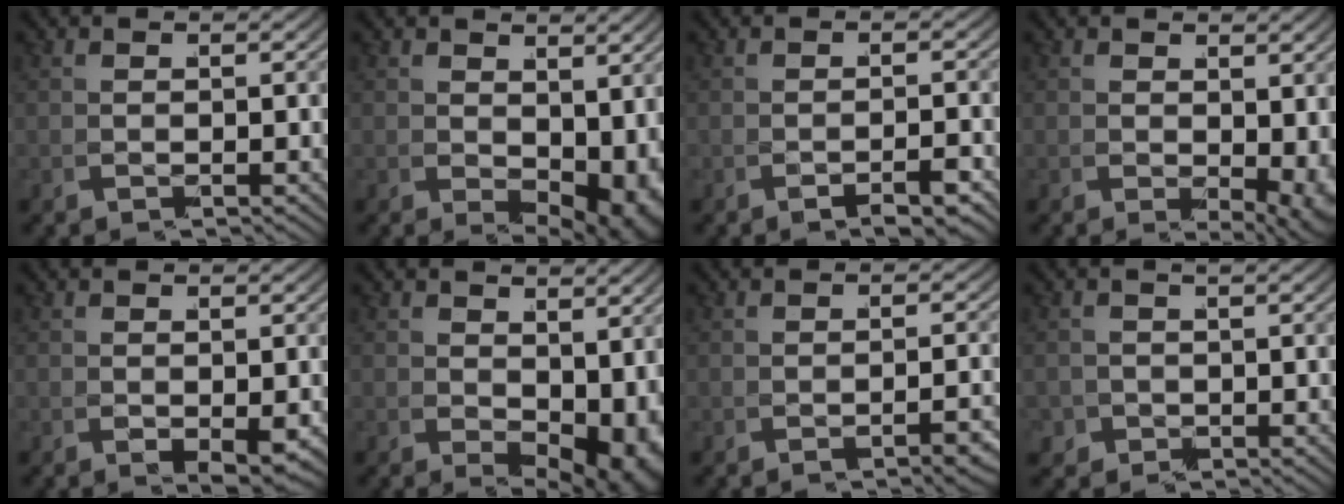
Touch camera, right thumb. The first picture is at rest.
{"total": 4.3, "force": [0.0, 2.1, 3.8], "torque": [-0.063, -0.020, 0.017]}
{"total": 1.7, "force": [-1.6, -0.6, 0.2], "torque": [-0.015, -0.003, -0.024]}
{"total": 2.1, "force": [0.1, 0.8, 2.0], "torque": [-0.034, -0.015, 0.014]}
{"total": 1.4, "force": [-0.2, 0.1, 1.4], "torque": [-0.021, -0.002, 0.000]}
{"total": 4.9, "force": [-0.2, 2.3, 4.3], "torque": [-0.068, -0.019, 0.013]}
{"total": 1.8, "force": [-1.5, -0.8, 0.5], "torque": [-0.020, -0.003, -0.024]}
{"total": 2.7, "force": [-1.2, 2.3, 0.3], "torque": [-0.020, -0.025, -0.006]}